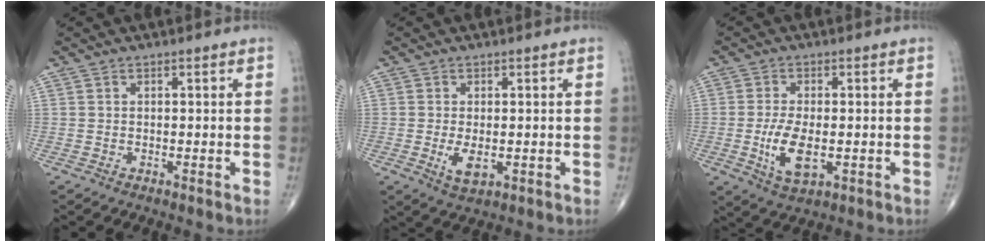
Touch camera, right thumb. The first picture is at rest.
{"total": 3.8, "force": [-0.7, 1.9, 3.2], "torque": [-0.057, -0.009, -0.006]}
{"total": 7.7, "force": [-1.4, 3.6, 6.6], "torque": [-0.126, -0.007, -0.020]}